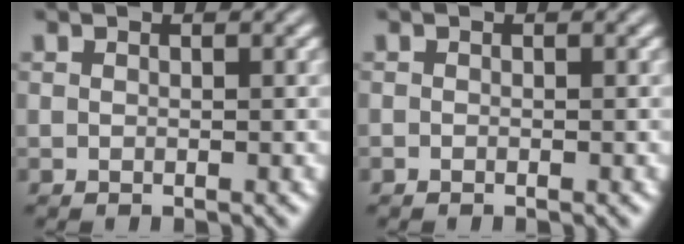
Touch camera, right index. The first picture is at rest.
{"total": 0.8, "force": [-0.4, -0.6, -0.1], "torque": [0.006, -0.003, -0.005]}